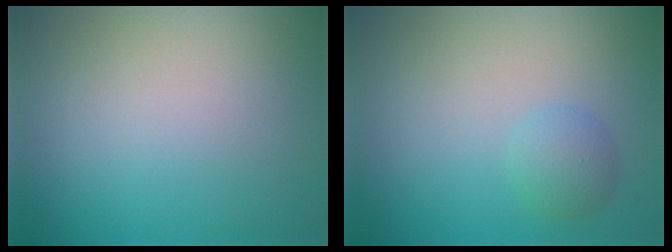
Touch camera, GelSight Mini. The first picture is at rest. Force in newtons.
{"total": 1.9, "press": 1.9, "slide": 0.1}